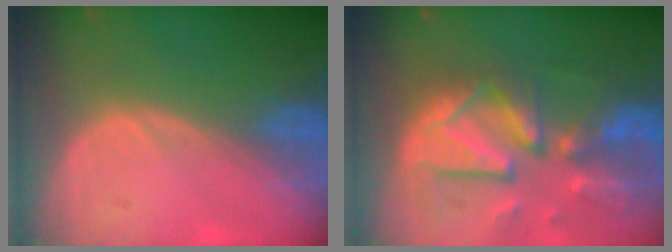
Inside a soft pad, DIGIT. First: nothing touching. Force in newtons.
{"total": 12.7, "press": 11.1, "slide": 6.2}